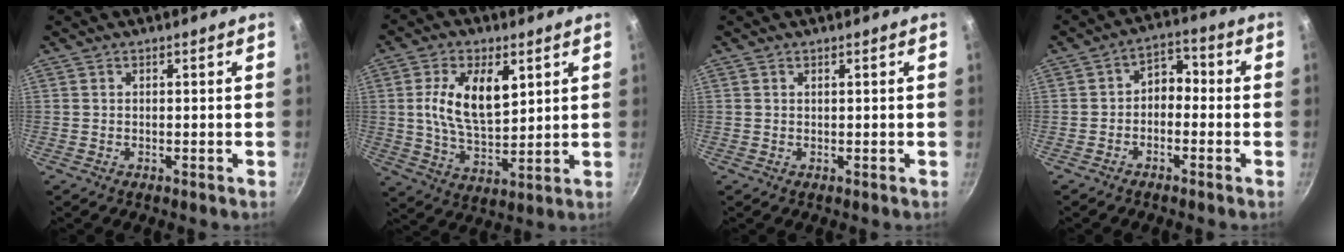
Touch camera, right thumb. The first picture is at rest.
{"total": 13.2, "force": [3.6, 7.0, 10.5], "torque": [-0.173, -0.017, 0.066]}
{"total": 0.0}
{"total": 5.0, "force": [-1.1, 3.6, 3.3], "torque": [-0.022, 0.029, -0.029]}